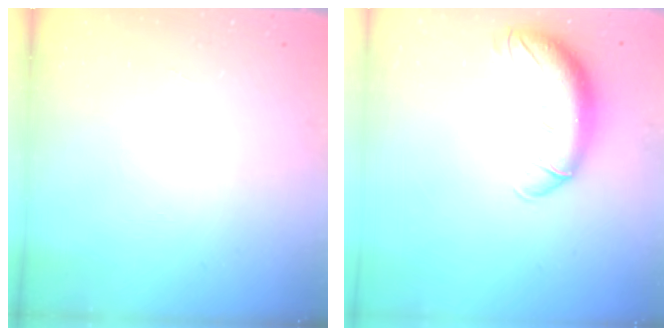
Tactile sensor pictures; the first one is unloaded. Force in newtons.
{"total": 12.8, "press": 12.4, "slide": 3.1}